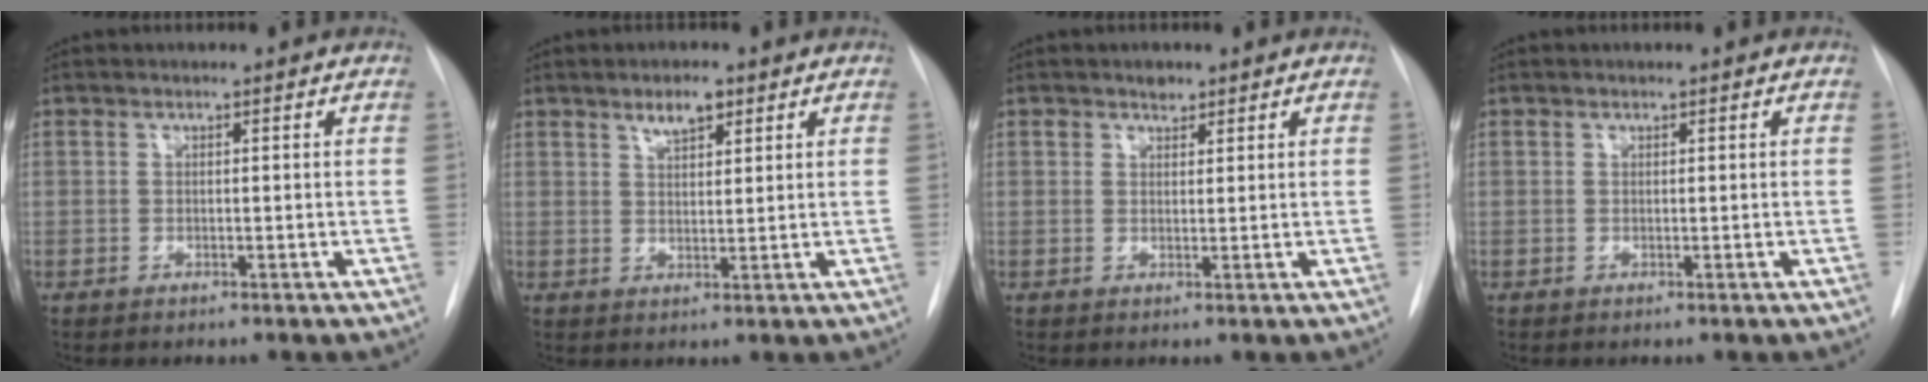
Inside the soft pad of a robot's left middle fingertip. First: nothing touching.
{"total": 3.6, "force": [2.4, 1.3, 2.4], "torque": [-0.043, 0.002, 0.041]}
{"total": 1.5, "force": [1.1, 0.9, 0.4], "torque": [-0.007, -0.002, 0.016]}
{"total": 0.0}